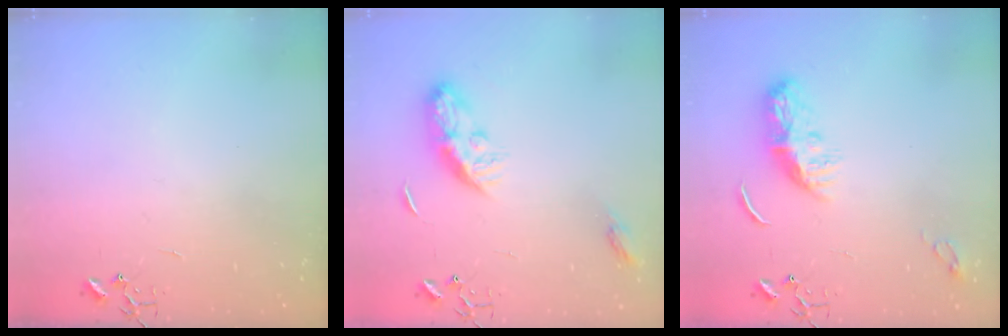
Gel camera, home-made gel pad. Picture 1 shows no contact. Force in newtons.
{"total": 9.3, "press": 9.3, "slide": 0.3}
{"total": 8.7, "press": 8.7, "slide": 0.3}